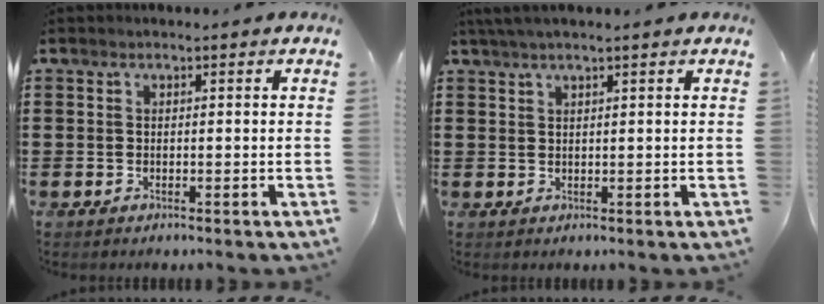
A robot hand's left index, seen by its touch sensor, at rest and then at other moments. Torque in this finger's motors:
{"motor_torque": [0.80, -0.83, 0.47, 0.11]}